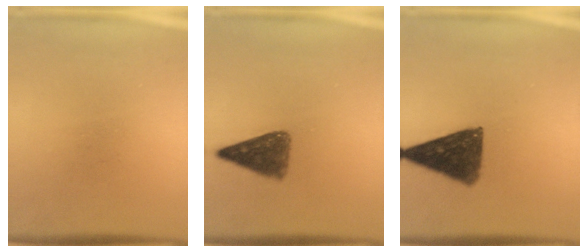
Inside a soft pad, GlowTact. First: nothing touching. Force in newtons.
{"total": 6.6}
{"total": 11.7}